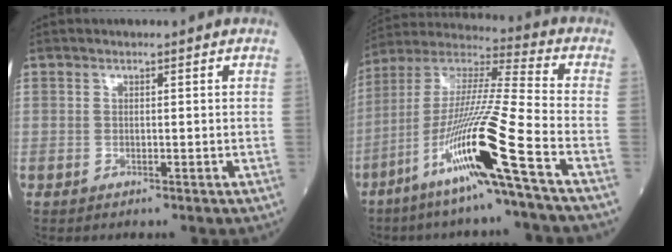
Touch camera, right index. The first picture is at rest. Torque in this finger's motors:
{"motor_torque": [1.93, -0.21, 1.06, 0.21]}